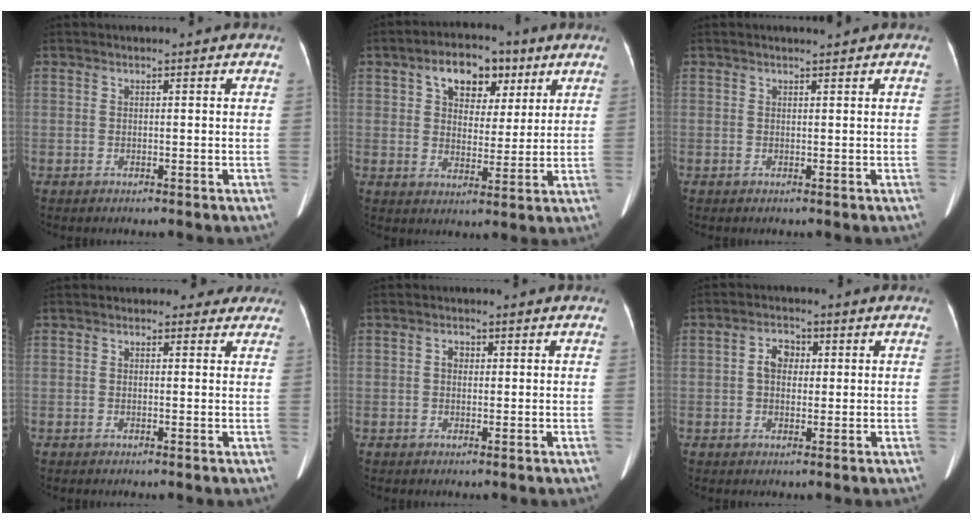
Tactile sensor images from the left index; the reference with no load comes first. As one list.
[{"total": 9.1, "force": [4.5, 5.5, 5.6], "torque": [-0.086, 0.032, 0.070]}, {"total": 0.8, "force": [0.7, -0.2, 0.2], "torque": [-0.008, -0.002, 0.014]}, {"total": 2.5, "force": [1.9, 1.6, 0.3], "torque": [0.010, 0.004, 0.009]}, {"total": 1.3, "force": [0.2, 0.9, 0.9], "torque": [-0.014, 0.006, 0.001]}, {"total": 3.6, "force": [0.5, 2.4, 2.6], "torque": [-0.050, 0.016, 0.010]}]